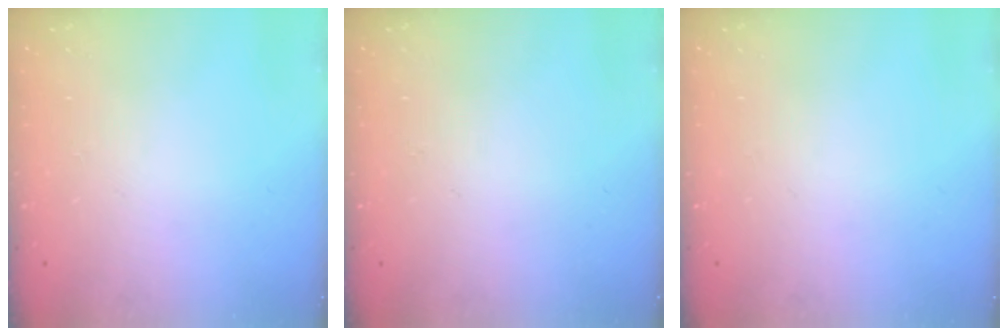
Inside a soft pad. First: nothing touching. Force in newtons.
{"total": 0.0}
{"total": 0.0}